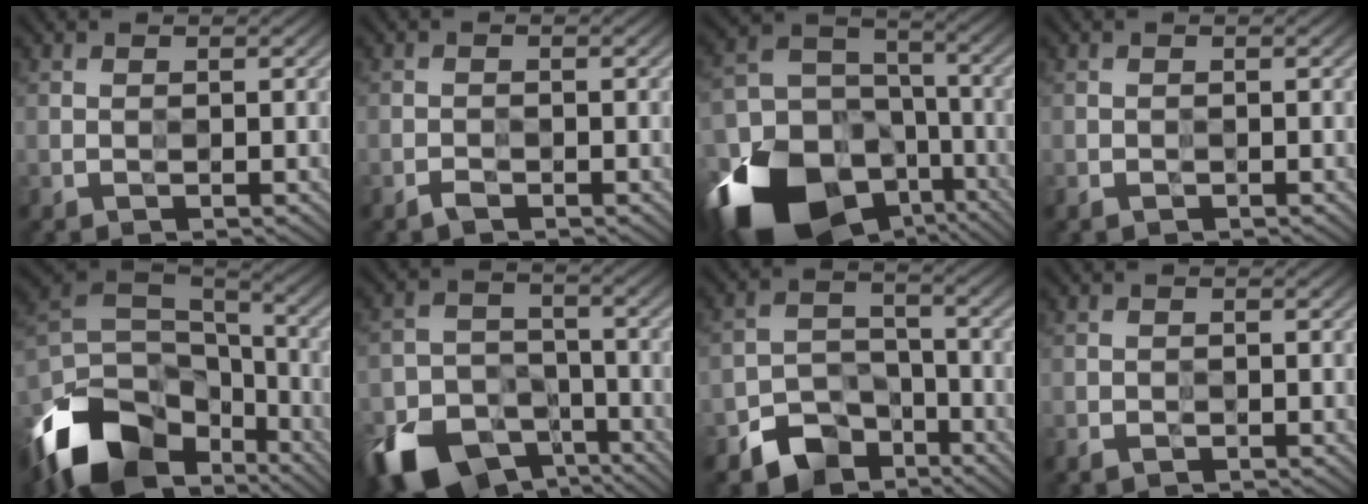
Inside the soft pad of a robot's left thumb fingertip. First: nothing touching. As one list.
[{"total": 0.9, "force": [-0.7, 0.3, 0.4], "torque": [-0.010, 0.000, -0.018]}, {"total": 21.6, "force": [-12.1, 14.4, 10.6], "torque": [-0.269, -0.057, -0.175]}, {"total": 0.6, "force": [-0.4, 0.3, 0.2], "torque": [-0.005, -0.001, -0.009]}, {"total": 16.1, "force": [-8.8, 10.0, 8.9], "torque": [-0.229, -0.029, -0.142]}, {"total": 13.4, "force": [-8.3, 8.1, 6.7], "torque": [-0.164, -0.033, -0.145]}, {"total": 8.0, "force": [-5.3, 5.1, 3.1], "torque": [-0.056, -0.012, -0.104]}, {"total": 0.9, "force": [-0.7, 0.5, 0.3], "torque": [-0.007, -0.002, -0.016]}]